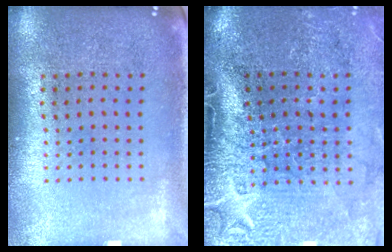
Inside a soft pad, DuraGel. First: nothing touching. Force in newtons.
{"total": 4.4, "press": 3.7, "slide": 2.5}